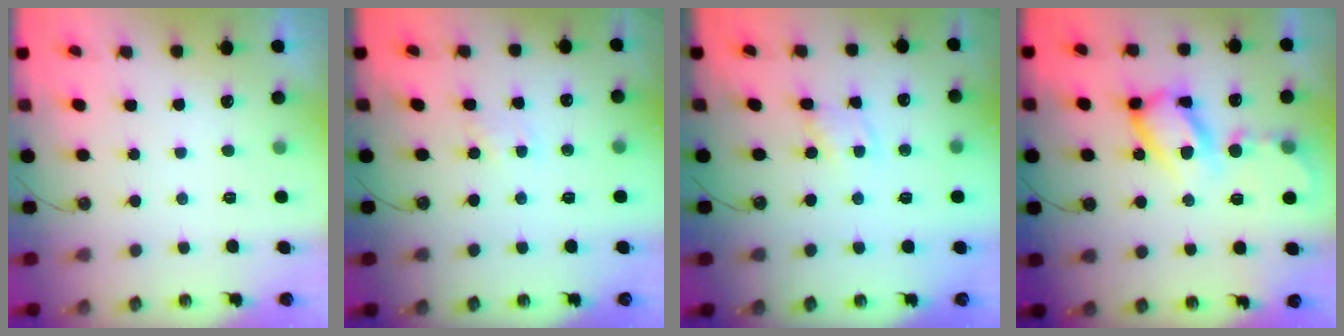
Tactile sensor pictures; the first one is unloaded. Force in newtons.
{"total": 2.0, "press": 2.0, "slide": 0.3}
{"total": 1.9, "press": 1.9, "slide": 0.2}
{"total": 14.7, "press": 14.6, "slide": 1.2}